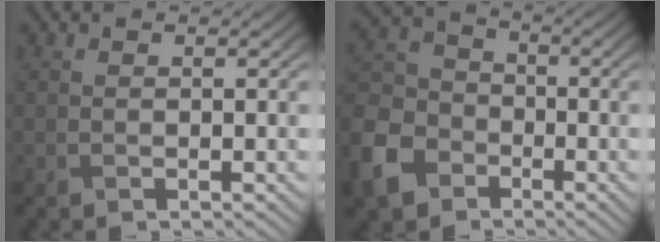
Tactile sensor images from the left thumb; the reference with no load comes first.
{"total": 10.3, "force": [-5.9, 7.2, 4.5], "torque": [-0.140, -0.024, -0.136]}